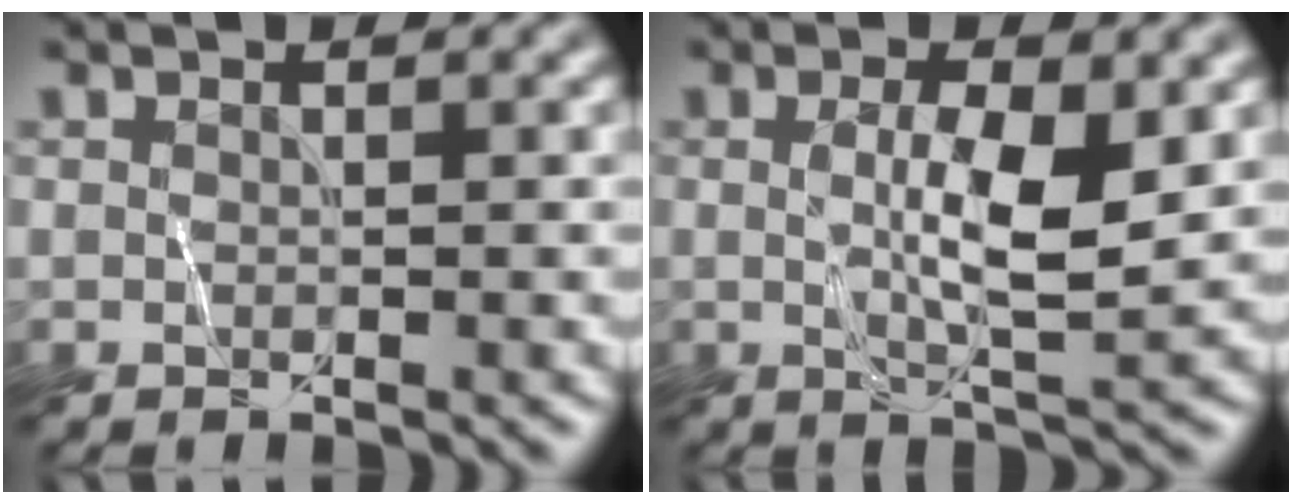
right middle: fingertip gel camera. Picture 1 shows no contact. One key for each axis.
{"total": 4.5, "fx": 0.6, "fy": 0.9, "fz": 4.4, "tx": -0.082, "ty": 0.000, "tz": 0.015}